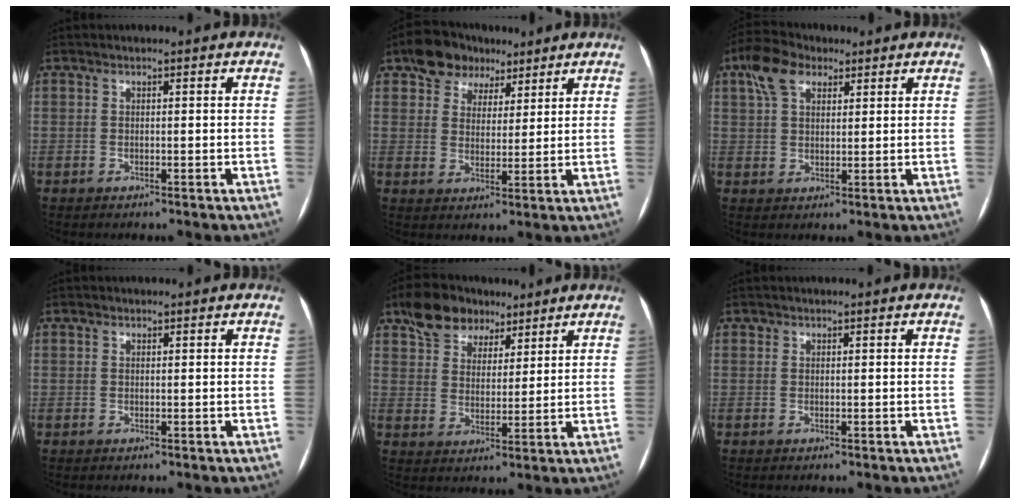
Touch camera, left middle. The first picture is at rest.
{"total": 7.8, "force": [5.1, 5.5, 2.1], "torque": [-0.035, 0.026, 0.086]}
{"total": 6.7, "force": [3.7, 3.8, 4.0], "torque": [-0.093, 0.029, 0.069]}
{"total": 0.0}
{"total": 8.9, "force": [6.2, 5.7, 2.6], "torque": [-0.046, 0.027, 0.111]}
{"total": 0.0}